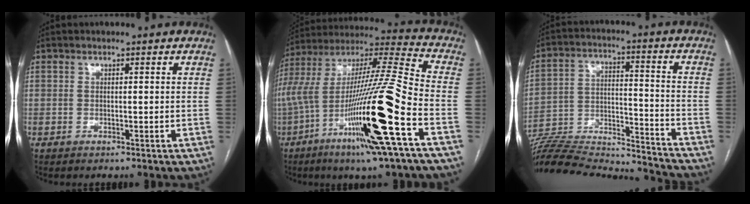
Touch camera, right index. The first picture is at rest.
{"total": 29.0, "force": [-10.8, 2.0, 26.8], "torque": [-0.522, -0.042, -0.198]}
{"total": 28.2, "force": [-26.4, 3.5, 9.5], "torque": [-0.191, -0.003, -0.408]}